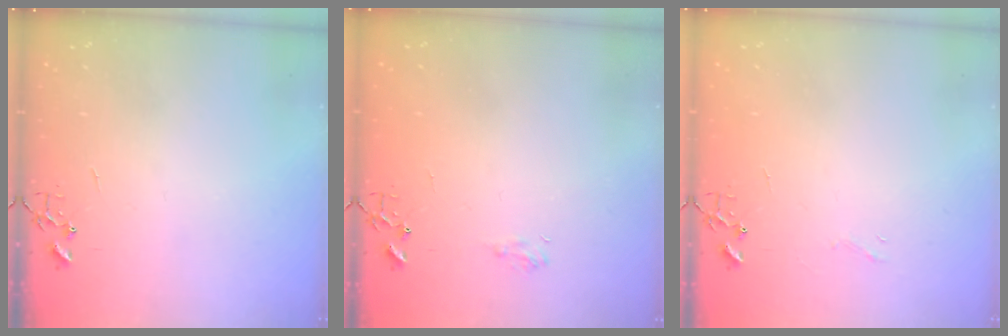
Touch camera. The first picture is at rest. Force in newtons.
{"total": 6.9, "press": 6.8, "slide": 0.8}
{"total": 3.3, "press": 3.3, "slide": 0.3}